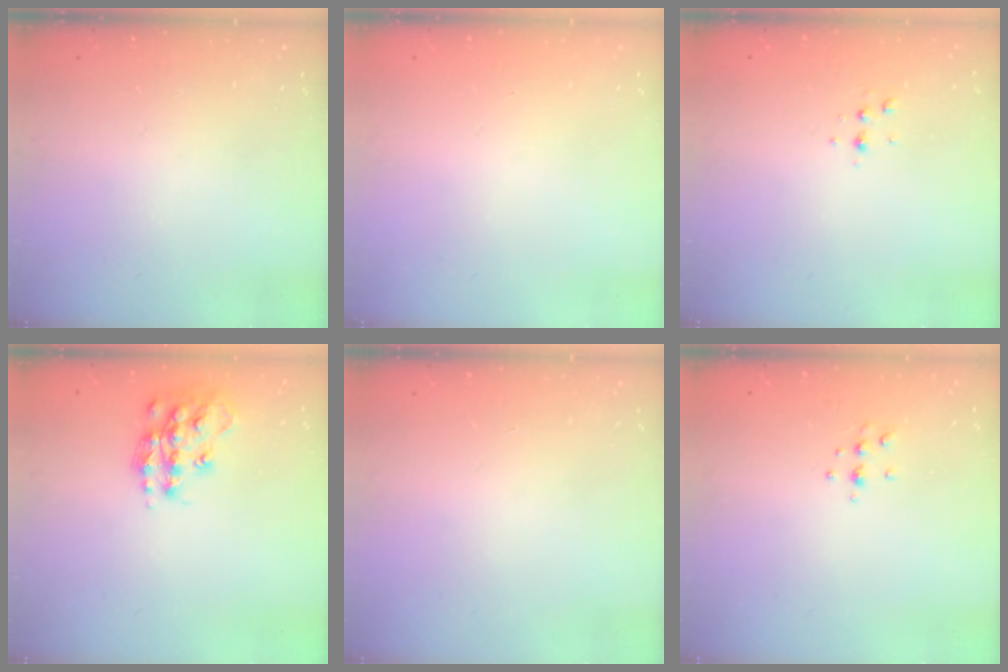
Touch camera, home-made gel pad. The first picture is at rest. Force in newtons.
{"total": 0.0}
{"total": 3.6, "press": 3.1, "slide": 1.7}
{"total": 14.6, "press": 14.6, "slide": 0.8}
{"total": 0.0}
{"total": 3.8, "press": 3.6, "slide": 1.1}